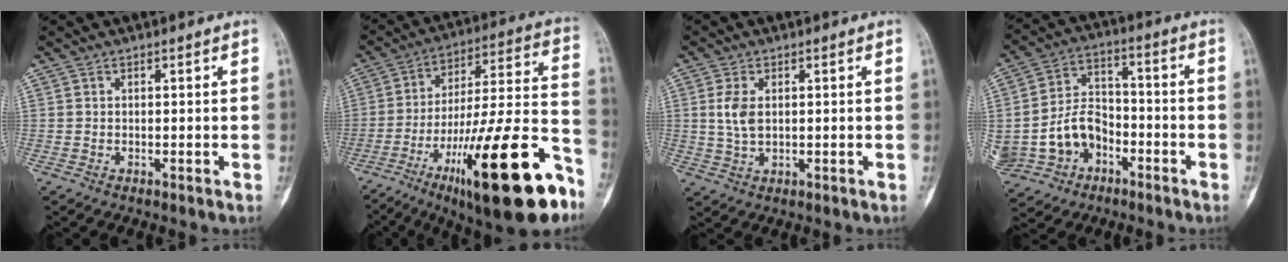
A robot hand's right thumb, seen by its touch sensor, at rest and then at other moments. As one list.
[{"total": 28.6, "force": [-14.9, 6.1, 23.7], "torque": [-0.339, 0.063, -0.231]}, {"total": 4.9, "force": [0.9, 2.8, 4.0], "torque": [-0.083, -0.003, 0.018]}, {"total": 14.6, "force": [-4.0, 11.6, 7.9], "torque": [-0.137, 0.042, -0.059]}]